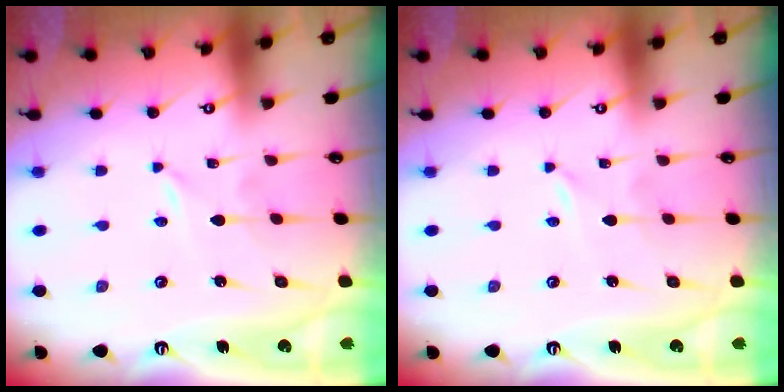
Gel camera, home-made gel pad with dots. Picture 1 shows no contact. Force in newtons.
{"total": 0.0}